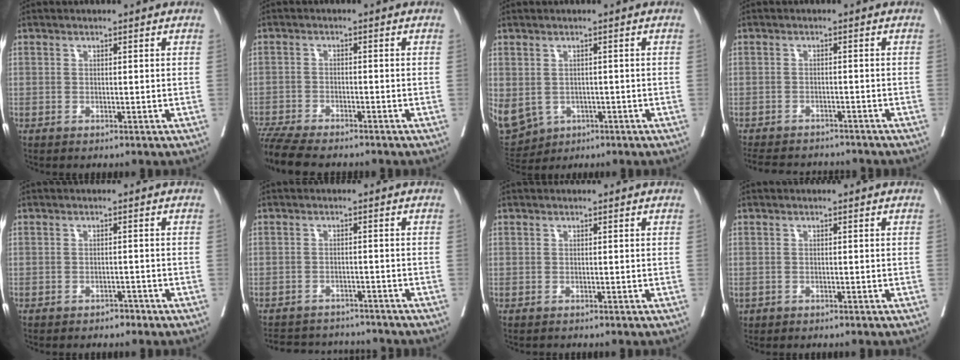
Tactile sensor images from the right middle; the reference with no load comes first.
{"total": 10.7, "force": [-9.4, 1.8, 4.8], "torque": [-0.085, -0.016, -0.150]}
{"total": 22.4, "force": [-7.2, 19.0, 9.4], "torque": [-0.336, -0.018, -0.088]}
{"total": 11.1, "force": [-10.1, 3.4, 3.2], "torque": [-0.067, 0.000, -0.133]}
{"total": 1.3, "force": [-1.1, 0.5, 0.5], "torque": [-0.008, 0.000, -0.014]}
{"total": 8.4, "force": [-7.9, 2.5, 0.9], "torque": [-0.014, 0.010, -0.106]}
{"total": 0.0}
{"total": 0.6, "force": [-0.3, 0.5, 0.2], "torque": [-0.011, 0.000, 0.001]}